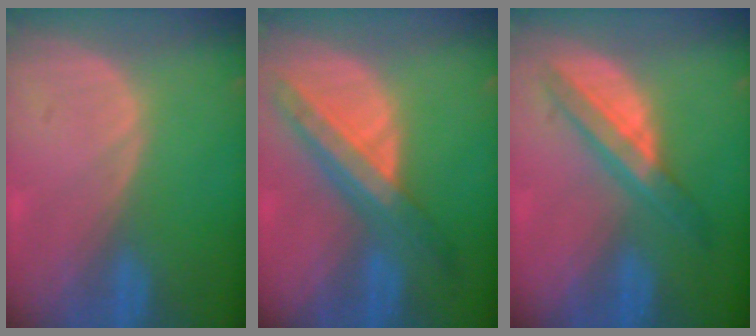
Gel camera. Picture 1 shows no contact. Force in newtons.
{"total": 8.8, "press": 7.6, "slide": 4.4}
{"total": 5.8, "press": 5.8, "slide": 0.1}